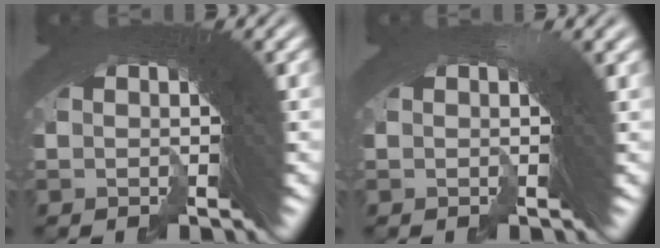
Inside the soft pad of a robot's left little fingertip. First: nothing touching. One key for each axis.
{"total": 1.0, "fx": -0.4, "fy": -0.9, "fz": -0.3, "tx": -0.005, "ty": 0.003, "tz": -0.006}